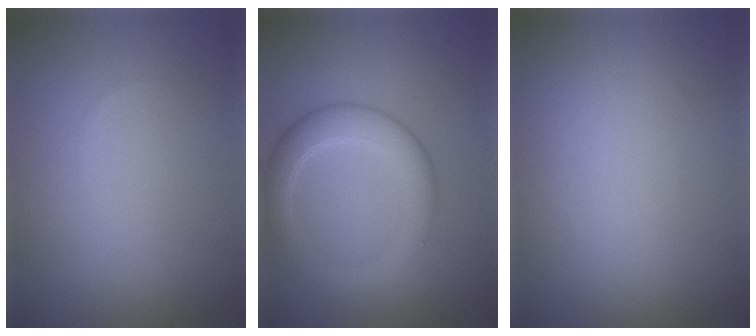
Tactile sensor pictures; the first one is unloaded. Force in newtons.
{"total": 4.4, "press": 4.4, "slide": 0.3}
{"total": 0.0}